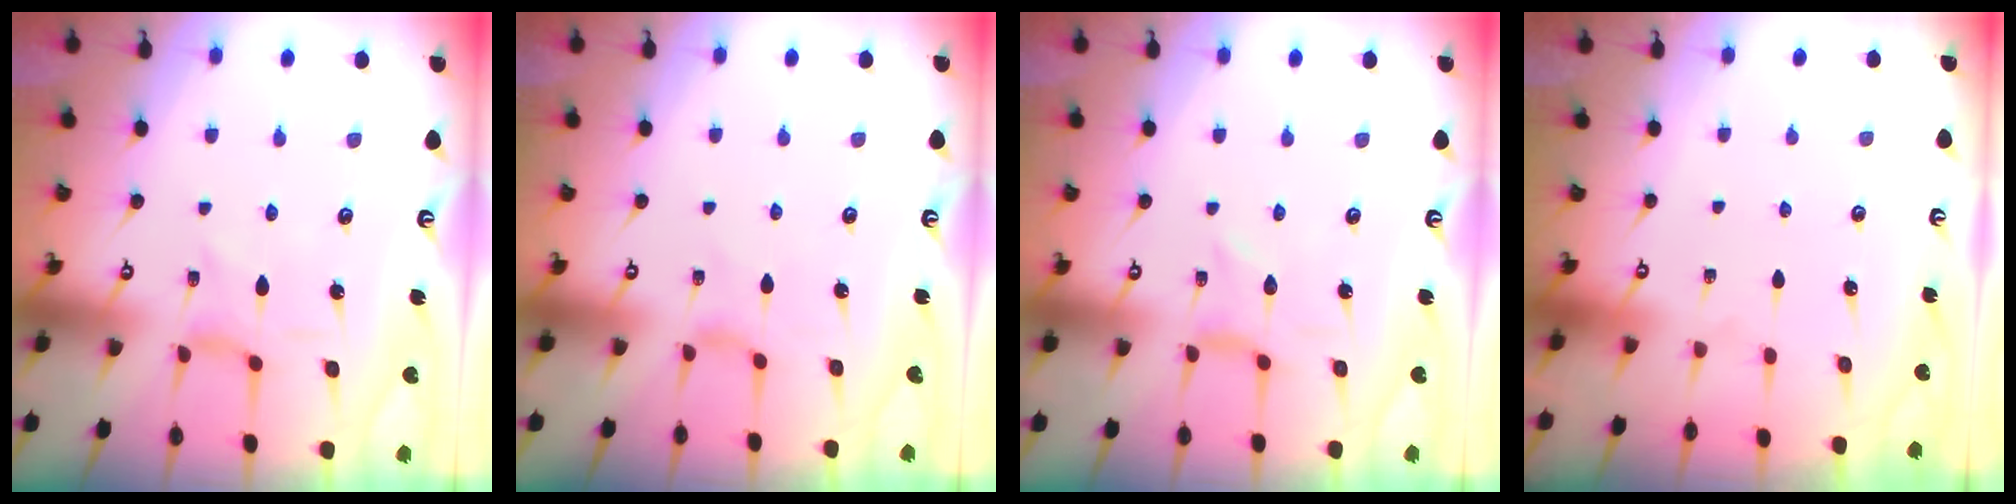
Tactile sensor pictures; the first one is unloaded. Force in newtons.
{"total": 0.0}
{"total": 0.0}
{"total": 0.0}